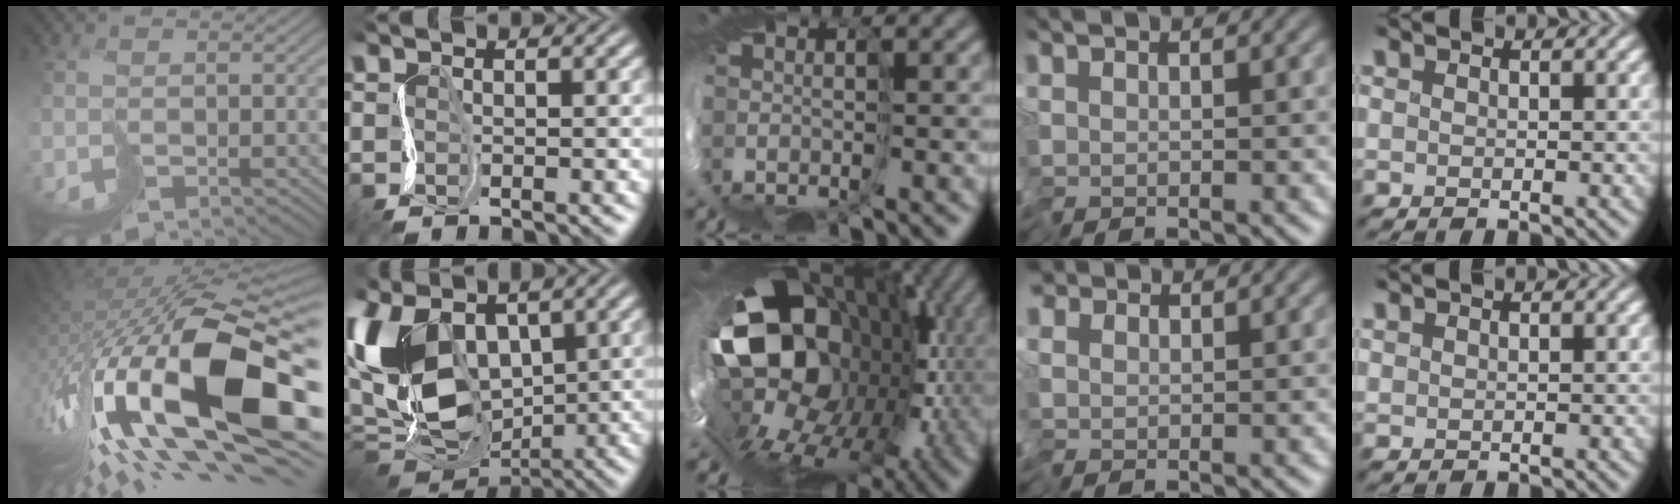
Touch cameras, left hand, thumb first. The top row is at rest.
{"thumb": {"total": 19.4, "force": [-6.0, 7.8, 16.8], "torque": [-0.331, -0.037, -0.087]}, "index": {"total": 13.8, "force": [1.1, 9.2, 10.2], "torque": [-0.234, -0.022, 0.021]}, "middle": {"total": 17.5, "force": [1.2, 12.7, 12.0], "torque": [-0.182, -0.011, -0.039]}, "ring": {"total": 1.8, "force": [0.7, 1.4, 1.0], "torque": [-0.032, 0.005, 0.009]}, "little": {"total": 0.6, "force": [0.6, 0.2, 0.1], "torque": [0.005, -0.004, 0.008]}}